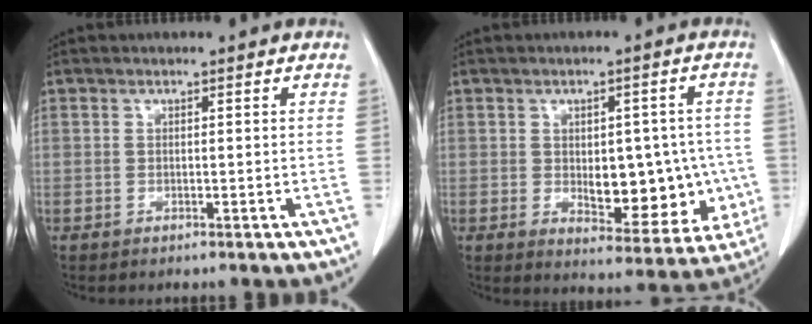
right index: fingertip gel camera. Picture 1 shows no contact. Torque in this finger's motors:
{"motor_torque": [0.20, 0.22, 0.17, 0.04]}